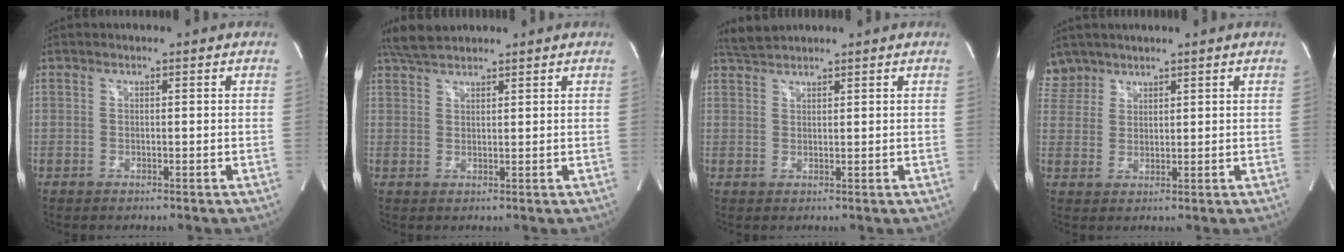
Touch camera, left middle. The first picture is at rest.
{"total": 4.5, "force": [4.0, 1.0, 1.7], "torque": [-0.046, 0.018, 0.079]}
{"total": 2.5, "force": [2.5, 0.0, 0.3], "torque": [-0.016, 0.013, 0.054]}
{"total": 4.2, "force": [3.6, 2.1, -0.5], "torque": [0.015, 0.009, 0.074]}